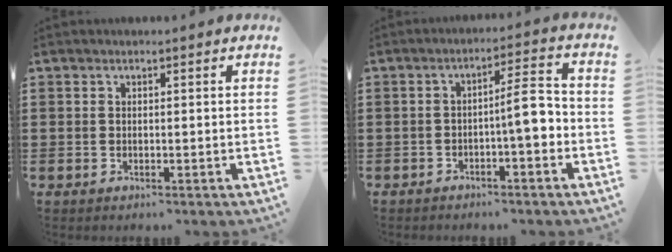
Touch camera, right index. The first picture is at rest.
{"total": 6.2, "force": [-1.6, 1.5, 5.8], "torque": [-0.085, 0.003, -0.034]}